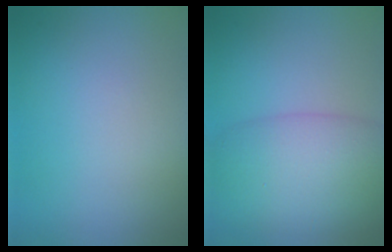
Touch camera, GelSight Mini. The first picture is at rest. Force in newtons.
{"total": 8.6, "press": 8.6, "slide": 0.6}